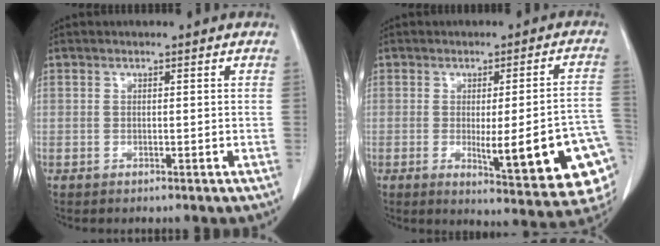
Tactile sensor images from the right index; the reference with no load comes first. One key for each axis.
{"total": 17.5, "fx": -4.8, "fy": 2.4, "fz": 16.7, "tx": -0.120, "ty": 0.001, "tz": -0.047}